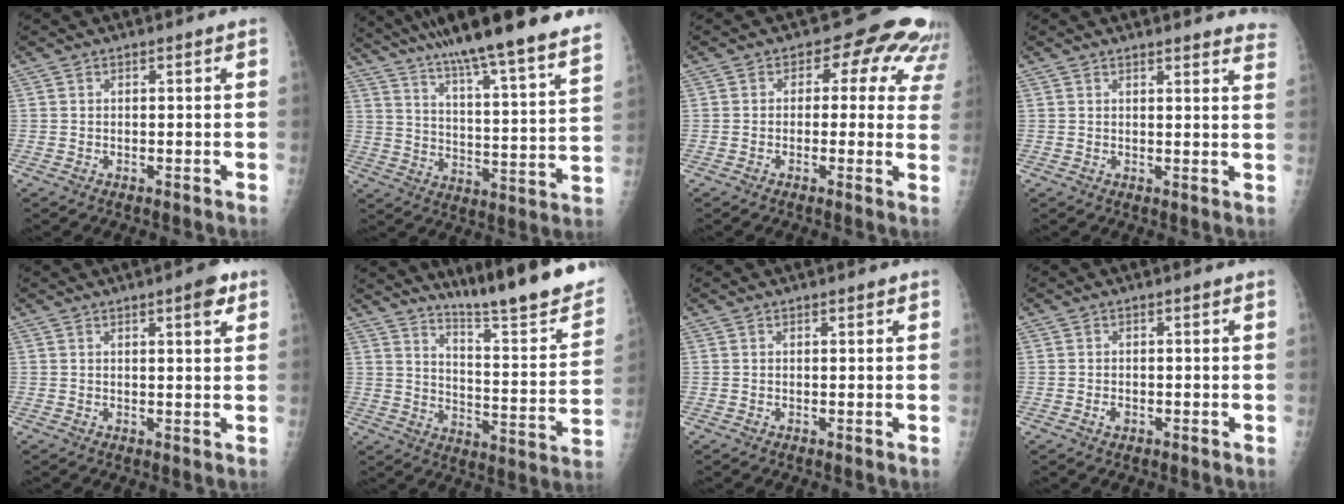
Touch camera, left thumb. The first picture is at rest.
{"total": 26.9, "force": [22.2, 1.8, 15.0], "torque": [-0.216, -0.100, 0.316]}
{"total": 10.6, "force": [4.6, 6.9, 6.7], "torque": [-0.020, -0.006, 0.028]}
{"total": 11.0, "force": [10.5, 1.4, 2.8], "torque": [0.002, -0.059, 0.094]}
{"total": 4.1, "force": [2.4, 1.0, 3.2], "torque": [-0.038, -0.010, 0.029]}
{"total": 21.7, "force": [18.3, 1.0, 11.6], "torque": [-0.149, -0.146, 0.261]}
{"total": 0.9, "force": [0.7, 0.2, 0.6], "torque": [-0.007, -0.003, 0.010]}
{"total": 1.0, "force": [0.0, 0.6, 0.9], "torque": [-0.015, 0.006, 0.003]}